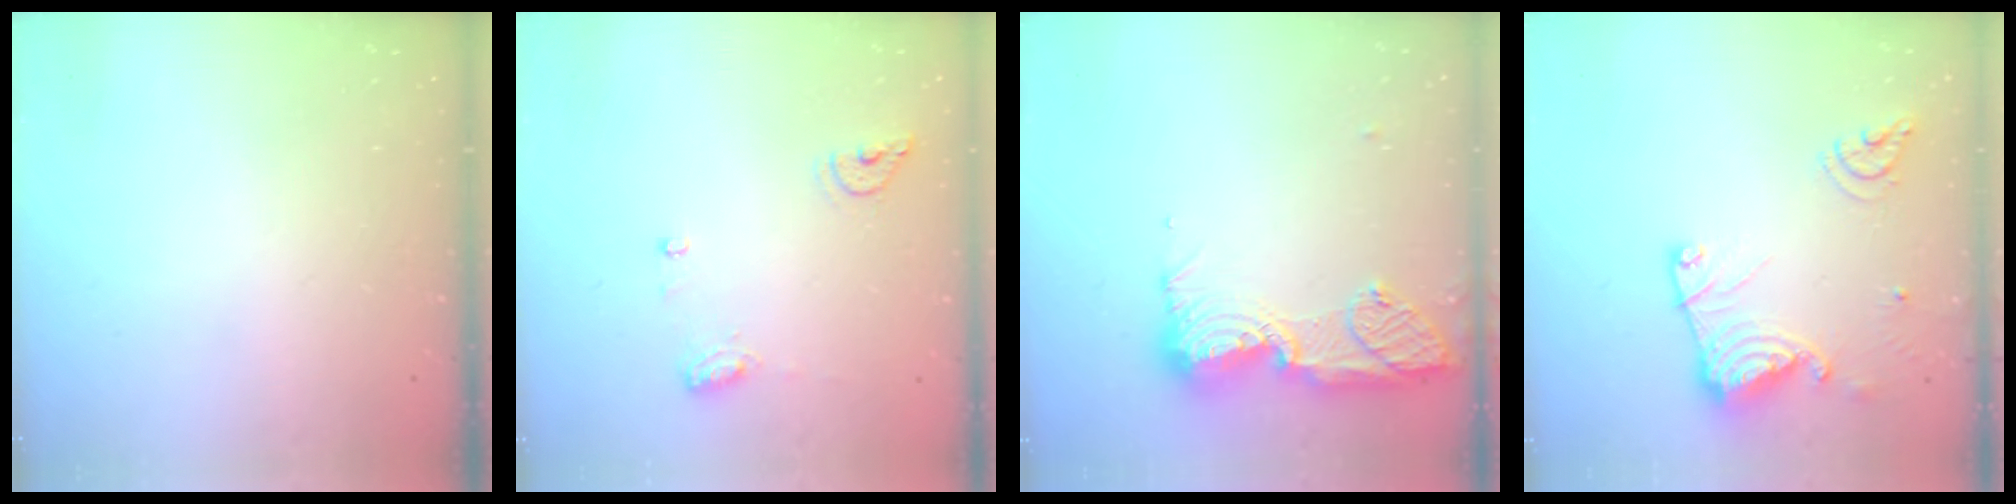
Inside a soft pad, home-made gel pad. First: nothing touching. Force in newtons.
{"total": 7.9, "press": 7.8, "slide": 1.1}
{"total": 17.6, "press": 16.5, "slide": 6.2}
{"total": 15.2, "press": 15.1, "slide": 1.8}